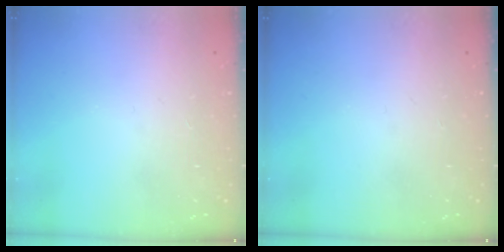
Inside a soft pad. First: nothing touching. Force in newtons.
{"total": 0.0}